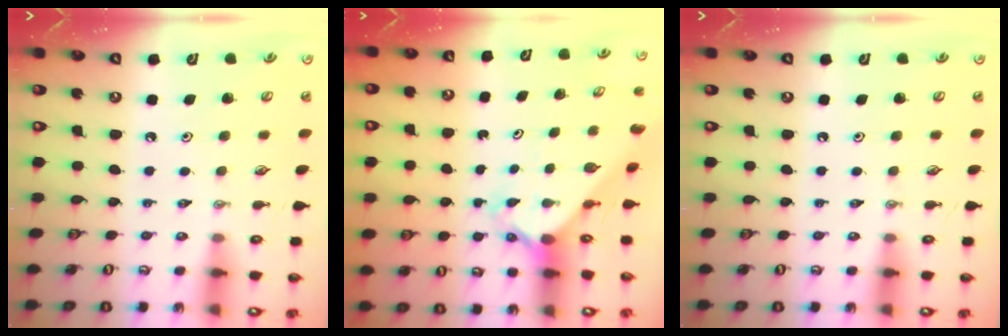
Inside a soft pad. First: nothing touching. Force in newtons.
{"total": 2.3, "press": 2.3, "slide": 0.1}
{"total": 0.0}